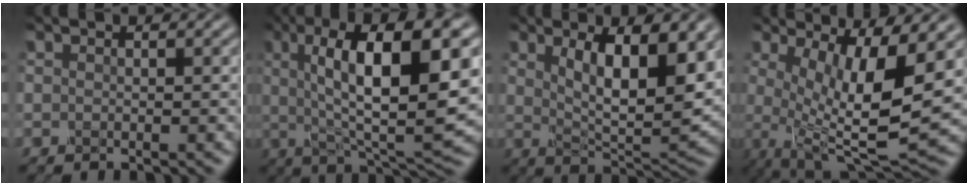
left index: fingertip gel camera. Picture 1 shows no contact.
{"total": 12.2, "force": [1.9, 3.6, 11.4], "torque": [-0.174, 0.003, 0.035]}
{"total": 8.7, "force": [2.3, 3.0, 7.8], "torque": [-0.129, -0.010, 0.048]}
{"total": 9.4, "force": [0.1, 2.8, 9.0], "torque": [-0.161, -0.022, 0.012]}